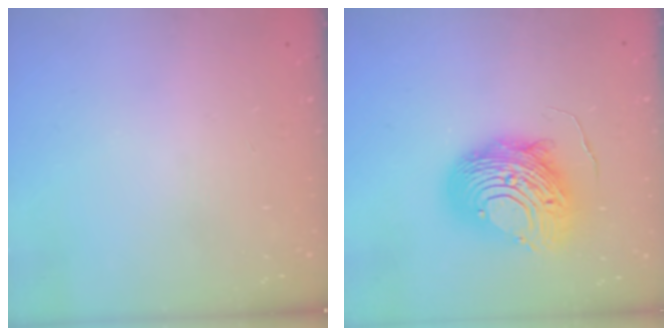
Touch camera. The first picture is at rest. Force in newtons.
{"total": 14.9, "press": 14.8, "slide": 1.3}